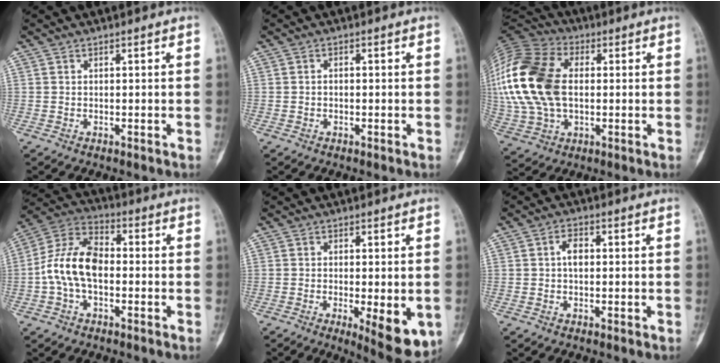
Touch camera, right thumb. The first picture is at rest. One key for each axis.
{"total": 0.8, "fx": -0.2, "fy": 0.5, "fz": 0.5, "tx": -0.008, "ty": 0.002, "tz": -0.005}
{"total": 24.0, "fx": 1.5, "fy": 15.4, "fz": 18.3, "tx": -0.420, "ty": 0.009, "tz": 0.030}
{"total": 12.3, "fx": -1.3, "fy": 7.4, "fz": 9.8, "tx": -0.186, "ty": 0.038, "tz": -0.034}
{"total": 9.6, "fx": -2.7, "fy": 2.9, "fz": 8.8, "tx": -0.116, "ty": -0.020, "tz": -0.032}
{"total": 3.2, "fx": 0.1, "fy": 2.0, "fz": 2.5, "tx": -0.038, "ty": 0.006, "tz": -0.003}